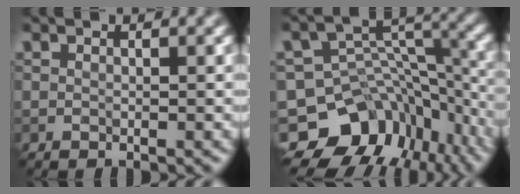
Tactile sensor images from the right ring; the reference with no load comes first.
{"total": 11.4, "force": [-7.1, 7.8, 4.4], "torque": [-0.071, 0.017, -0.107]}